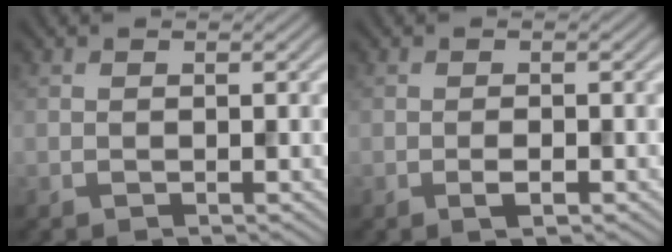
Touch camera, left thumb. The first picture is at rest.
{"total": 1.4, "force": [-0.6, 0.4, 1.2], "torque": [-0.023, -0.001, -0.013]}